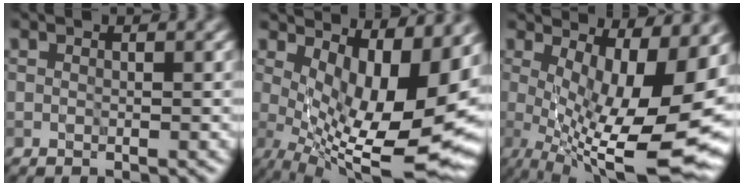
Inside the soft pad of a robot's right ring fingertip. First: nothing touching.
{"total": 14.4, "force": [1.6, 5.5, 13.2], "torque": [-0.181, -0.018, 0.056]}
{"total": 15.4, "force": [0.2, 5.3, 14.5], "torque": [-0.195, -0.018, 0.030]}